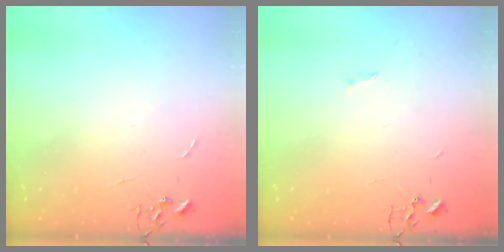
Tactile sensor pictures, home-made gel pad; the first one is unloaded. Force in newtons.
{"total": 0.8, "press": 0.8, "slide": 0.2}